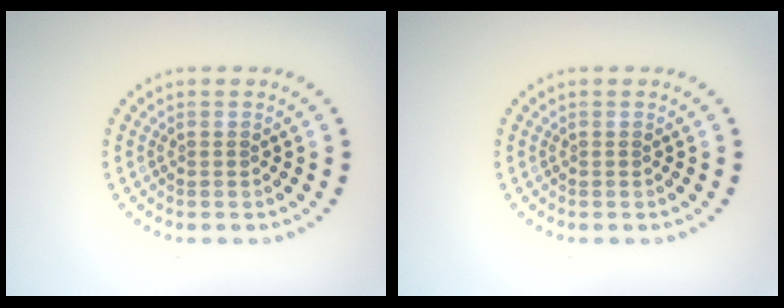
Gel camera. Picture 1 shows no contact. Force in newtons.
{"total": 0.0}